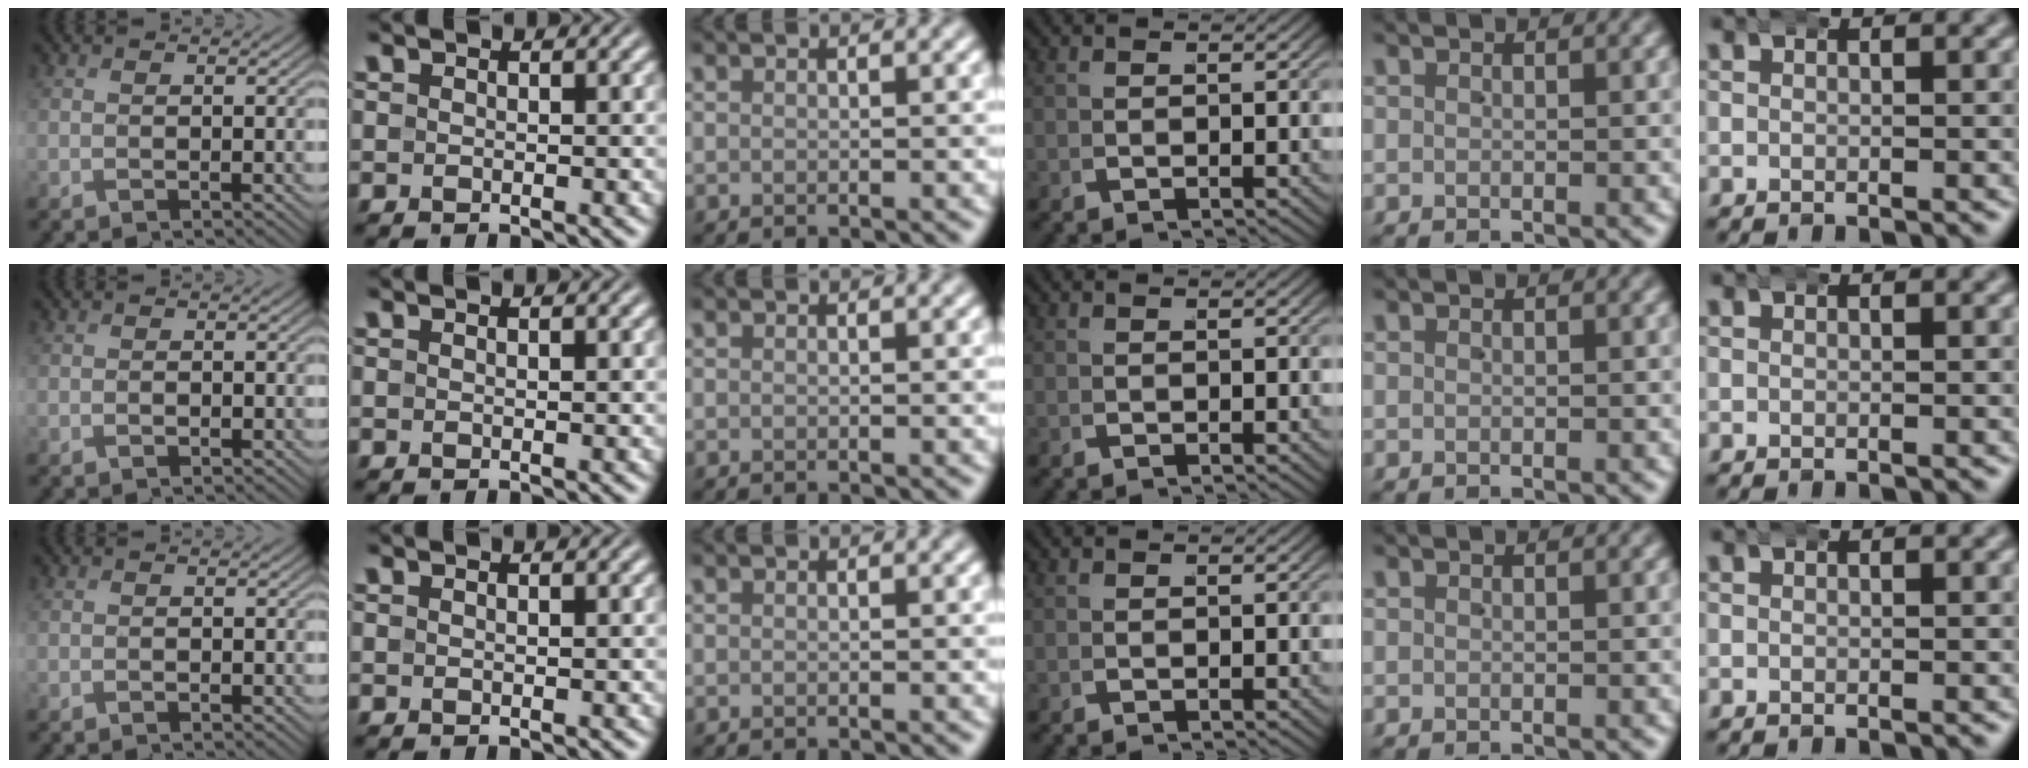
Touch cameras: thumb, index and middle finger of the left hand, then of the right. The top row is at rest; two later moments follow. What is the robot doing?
{"motion": "wrap", "object": "aluminum foil"}